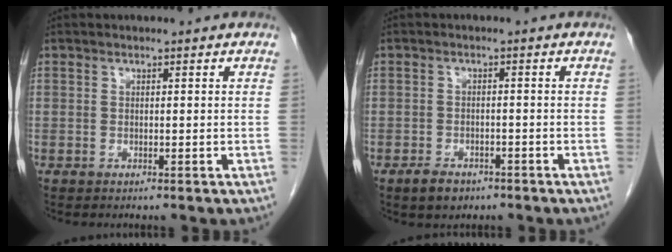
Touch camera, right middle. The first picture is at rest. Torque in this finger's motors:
{"motor_torque": [0.64, -0.49, 0.10, 0.05]}